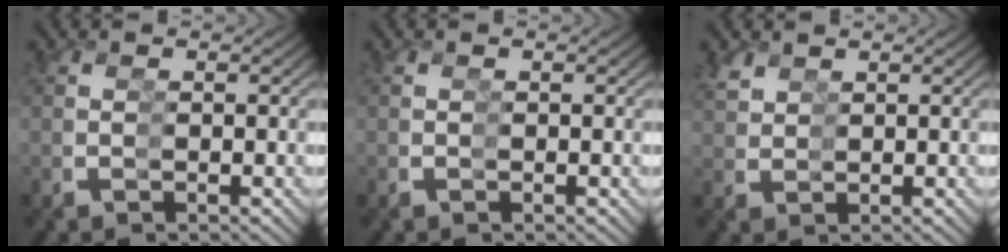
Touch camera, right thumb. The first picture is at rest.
{"total": 0.0}
{"total": 2.8, "force": [2.5, 0.0, -1.2], "torque": [0.020, 0.009, 0.046]}